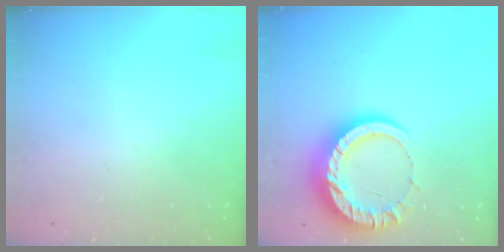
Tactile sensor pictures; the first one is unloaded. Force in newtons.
{"total": 14.8, "press": 14.8, "slide": 0.8}